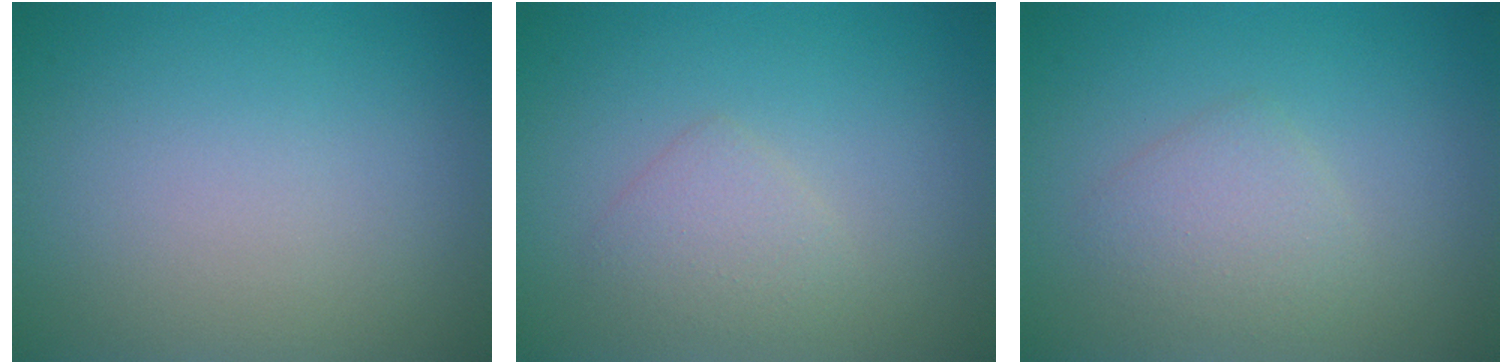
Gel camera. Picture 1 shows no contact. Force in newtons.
{"total": 1.8, "press": 1.8, "slide": 0.1}
{"total": 2.2, "press": 2.2, "slide": 0.1}